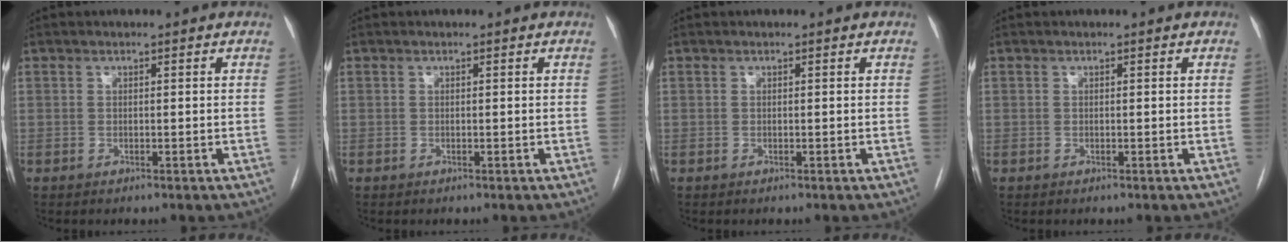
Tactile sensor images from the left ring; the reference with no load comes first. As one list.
[{"total": 0.0}, {"total": 0.0}, {"total": 0.0}]